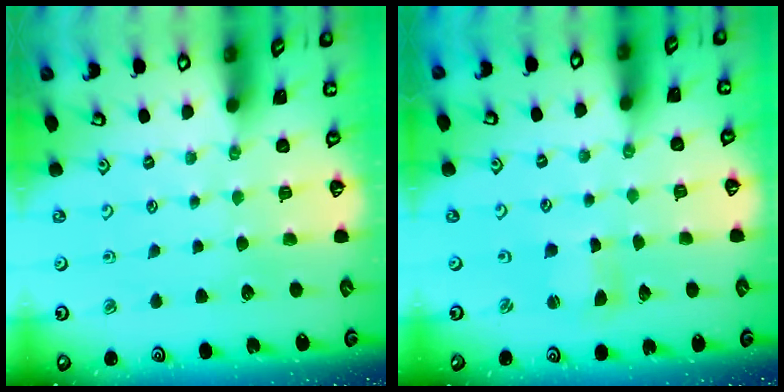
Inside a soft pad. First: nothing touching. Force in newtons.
{"total": 1.7, "press": 1.7, "slide": 0.3}